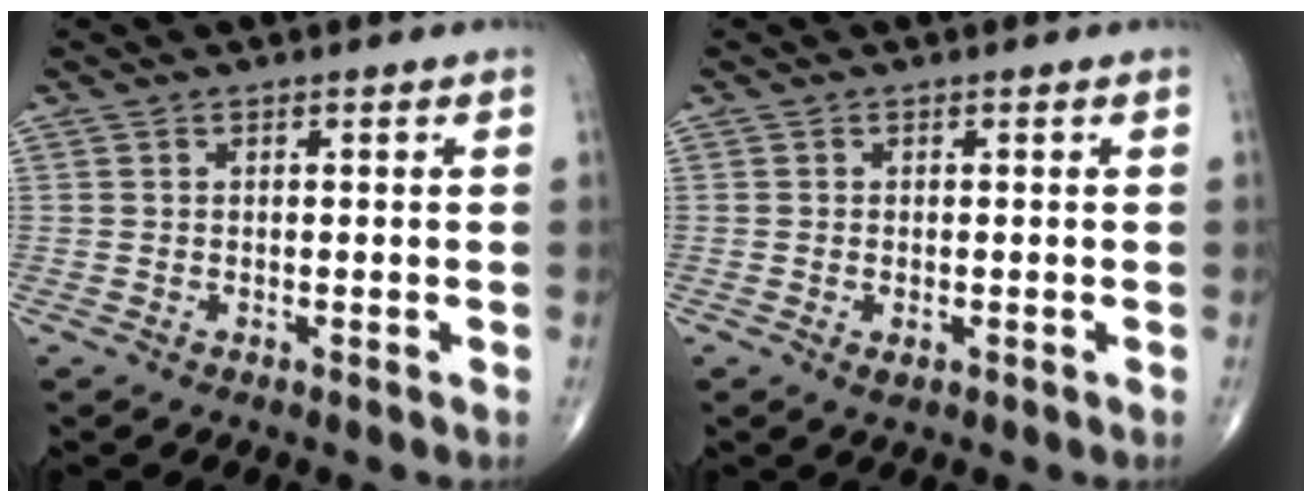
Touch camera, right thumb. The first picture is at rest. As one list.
[{"total": 1.2, "force": [-0.4, 0.5, 1.0], "torque": [-0.018, -0.003, -0.005]}]